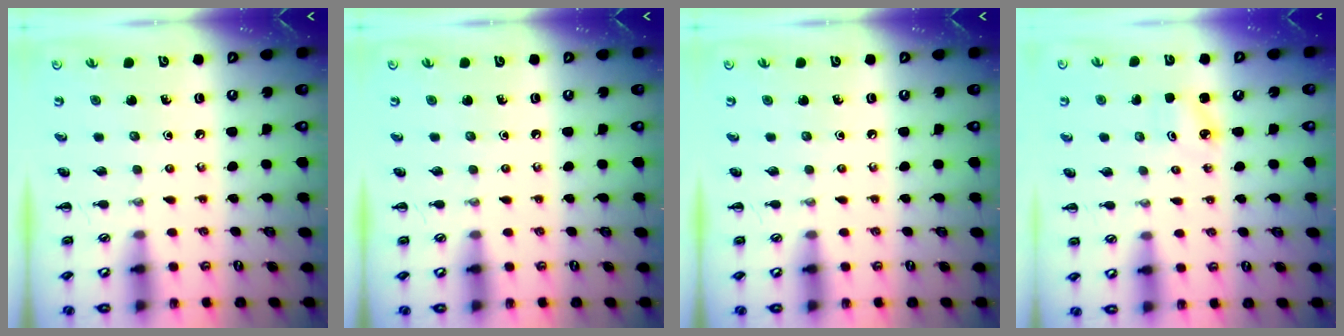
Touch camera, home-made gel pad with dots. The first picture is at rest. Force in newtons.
{"total": 0.0}
{"total": 0.0}
{"total": 1.9, "press": 1.9, "slide": 0.4}